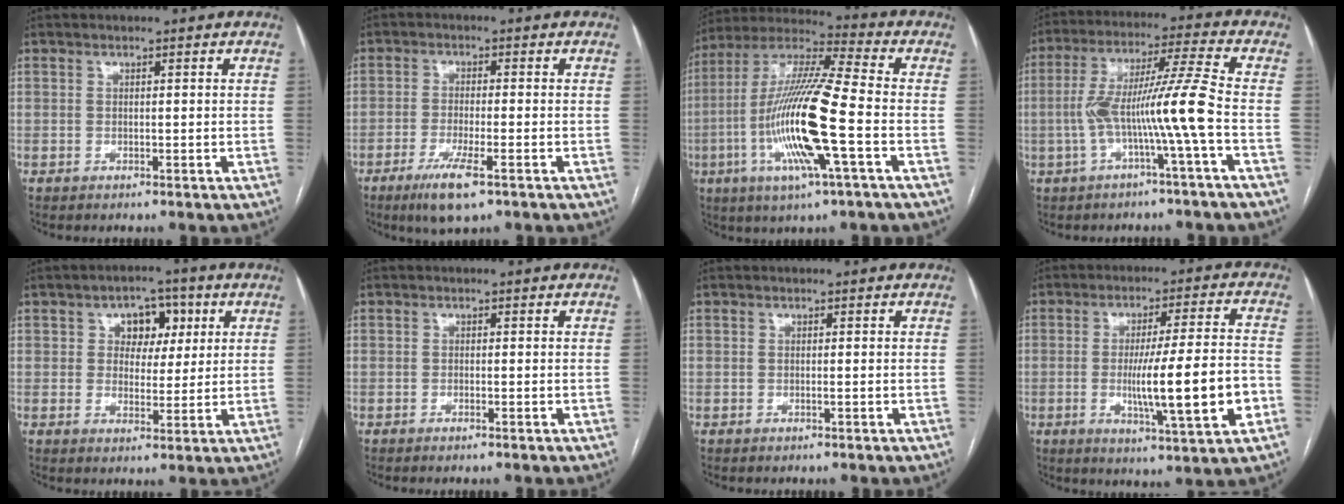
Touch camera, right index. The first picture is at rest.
{"total": 6.6, "force": [-3.9, 0.8, 5.3], "torque": [-0.104, -0.016, -0.064]}
{"total": 17.8, "force": [-4.5, 0.8, 17.2], "torque": [-0.350, -0.009, -0.090]}
{"total": 10.9, "force": [-2.7, -1.4, 10.5], "torque": [-0.204, 0.026, -0.050]}
{"total": 6.1, "force": [2.1, 4.4, 3.8], "torque": [-0.046, 0.018, 0.032]}
{"total": 0.5, "force": [-0.4, -0.1, 0.3], "torque": [-0.006, 0.000, -0.007]}
{"total": 0.0}
{"total": 13.8, "force": [-3.1, 0.4, 13.4], "torque": [-0.216, -0.011, -0.047]}